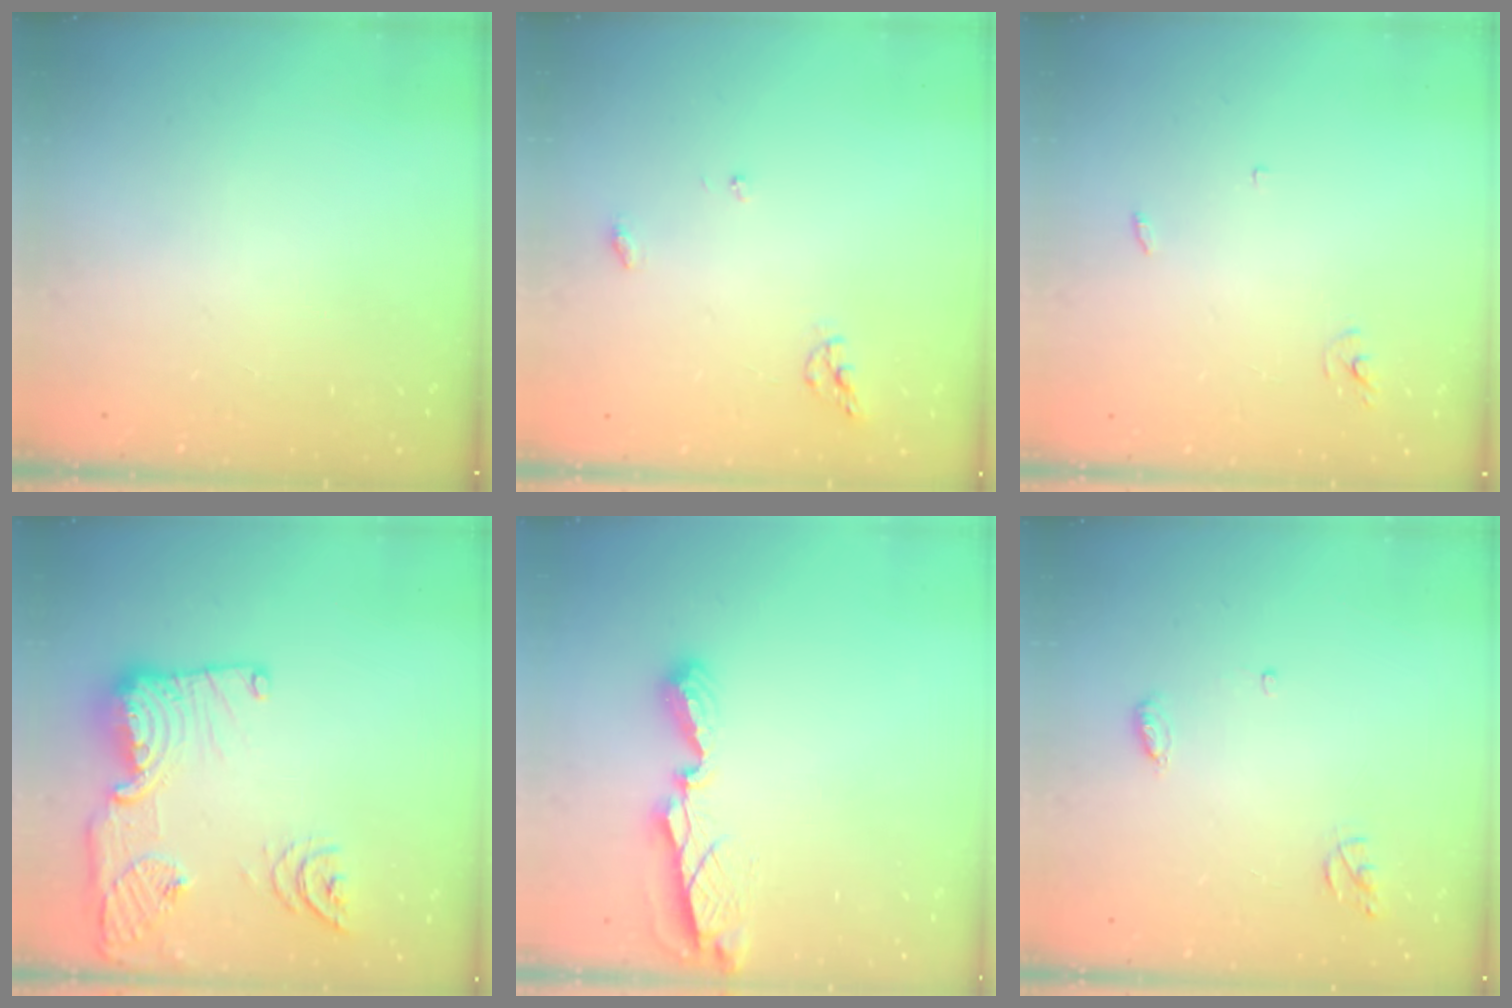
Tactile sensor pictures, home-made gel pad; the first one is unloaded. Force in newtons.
{"total": 5.9, "press": 5.9, "slide": 0.6}
{"total": 2.5, "press": 2.5, "slide": 0.1}
{"total": 19.0, "press": 19.0, "slide": 1.5}
{"total": 7.7, "press": 7.7, "slide": 0.7}
{"total": 5.1, "press": 5.1, "slide": 0.4}